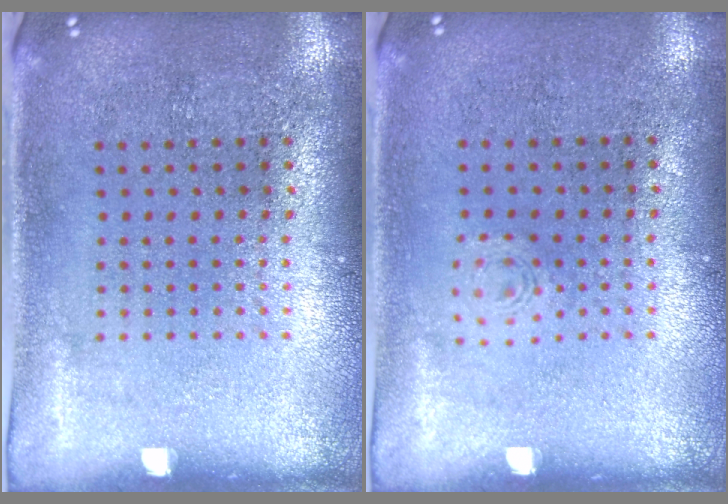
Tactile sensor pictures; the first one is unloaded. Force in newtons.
{"total": 0.7, "press": 0.6, "slide": 0.2}